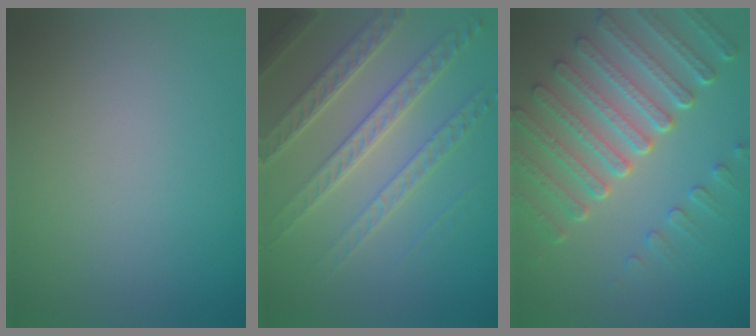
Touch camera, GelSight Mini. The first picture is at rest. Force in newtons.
{"total": 6.8, "press": 4.9, "slide": 4.8}
{"total": 7.2, "press": 5.5, "slide": 4.6}